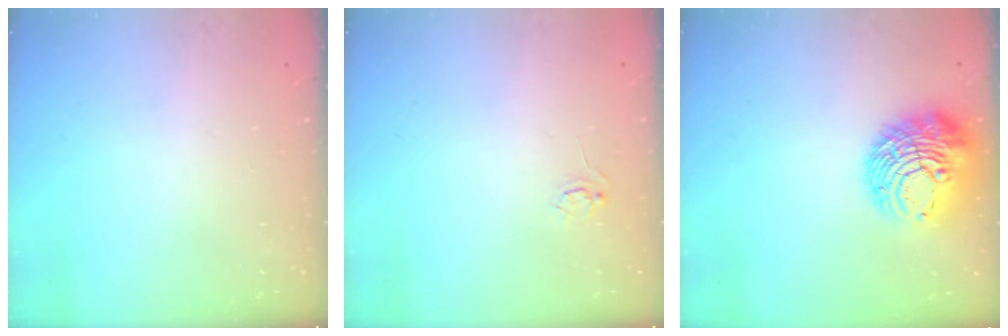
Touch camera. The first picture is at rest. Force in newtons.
{"total": 3.1, "press": 3.1, "slide": 0.3}
{"total": 12.9, "press": 12.8, "slide": 1.5}